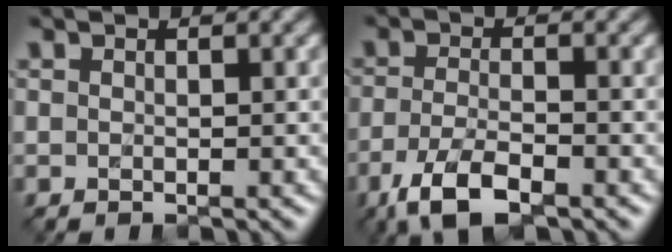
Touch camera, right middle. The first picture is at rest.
{"total": 4.7, "force": [-3.4, 1.4, 3.0], "torque": [-0.076, 0.000, -0.068]}